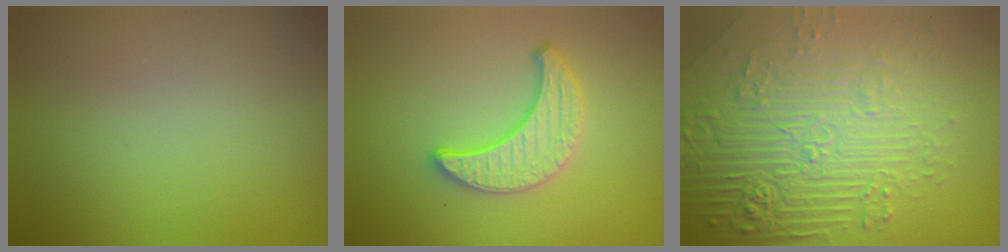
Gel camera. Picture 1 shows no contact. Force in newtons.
{"total": 3.3, "press": 3.1, "slide": 1.3}
{"total": 8.8, "press": 6.1, "slide": 6.3}